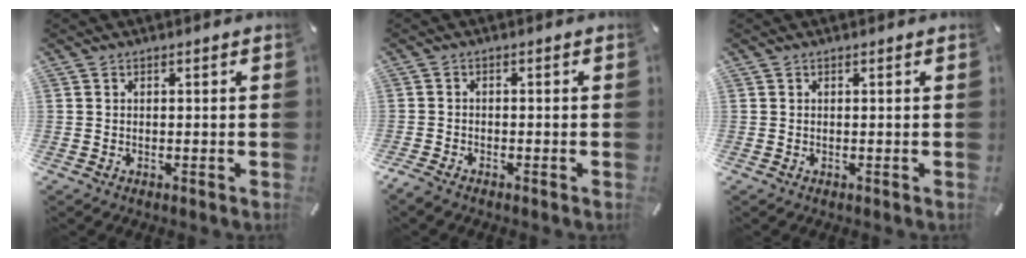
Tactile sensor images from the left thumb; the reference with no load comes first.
{"total": 1.8, "force": [-1.6, 0.4, 0.6], "torque": [-0.018, 0.004, -0.035]}
{"total": 0.0}